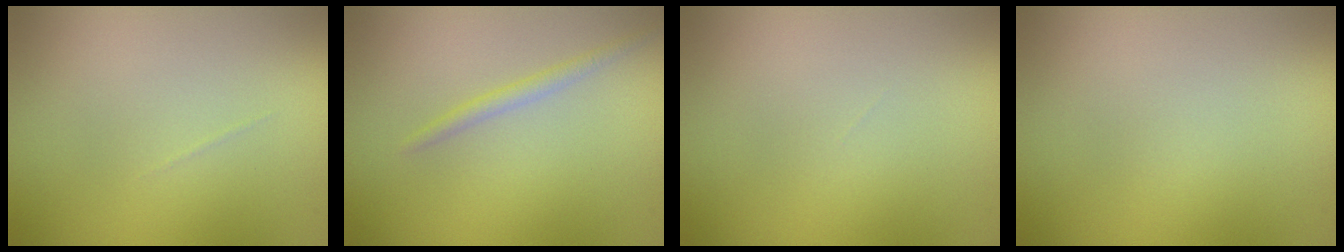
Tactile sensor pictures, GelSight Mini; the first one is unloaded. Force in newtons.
{"total": 1.2, "press": 1.2, "slide": 0.0}
{"total": 0.0}
{"total": 0.0}